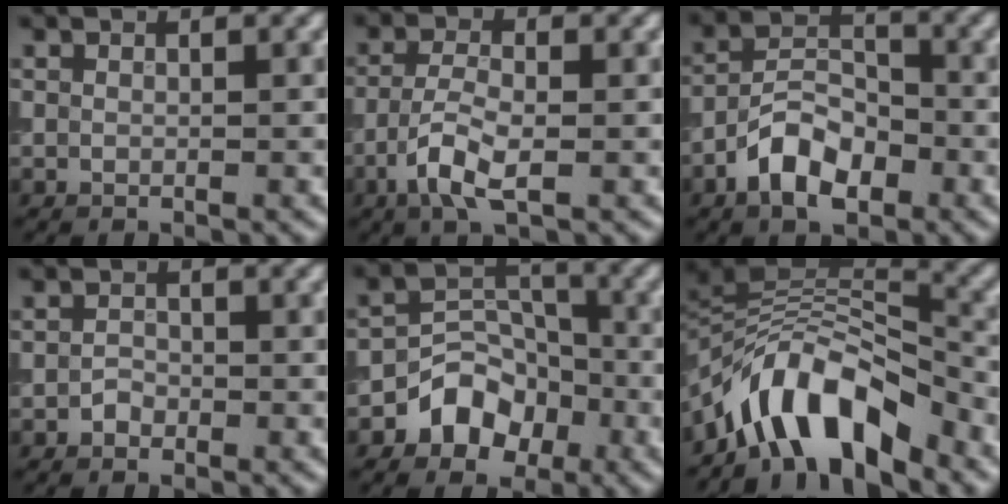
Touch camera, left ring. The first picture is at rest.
{"total": 4.0, "force": [-1.8, 1.4, 3.3], "torque": [-0.072, 0.000, -0.043]}
{"total": 5.4, "force": [-3.0, 2.9, 3.5], "torque": [-0.054, 0.008, -0.064]}
{"total": 1.0, "force": [-0.7, 0.7, 0.3], "torque": [-0.005, 0.000, -0.017]}
{"total": 4.6, "force": [-2.6, 3.3, 2.0], "torque": [-0.020, 0.005, -0.050]}
{"total": 8.3, "force": [-5.7, 3.2, 5.2], "torque": [-0.064, 0.010, -0.112]}